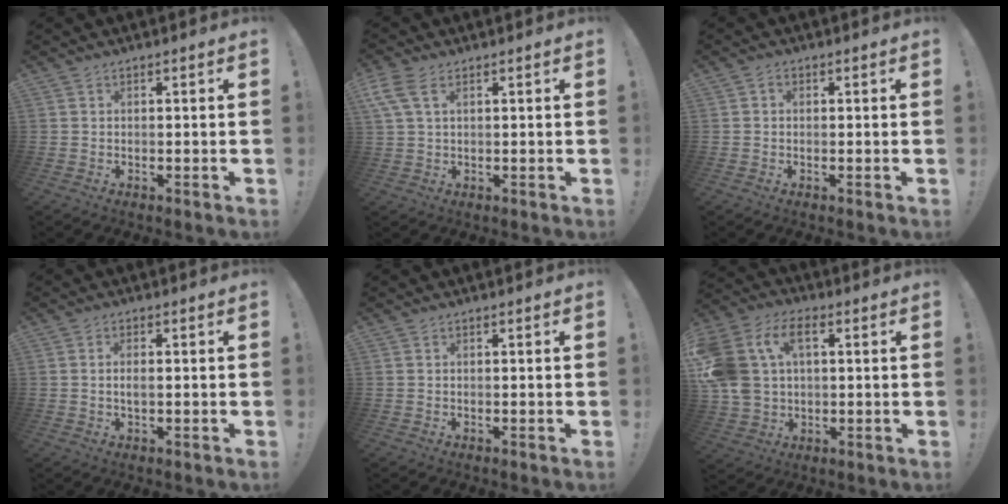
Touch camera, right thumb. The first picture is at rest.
{"total": 6.7, "force": [3.1, 3.5, 4.7], "torque": [-0.109, -0.002, 0.060]}
{"total": 1.0, "force": [-0.2, 0.9, 0.4], "torque": [-0.013, 0.007, -0.004]}
{"total": 2.0, "force": [-0.2, 0.7, 1.8], "torque": [-0.027, 0.002, -0.005]}
{"total": 0.0}
{"total": 16.1, "force": [4.3, 11.5, 10.4], "torque": [-0.234, -0.008, 0.079]}